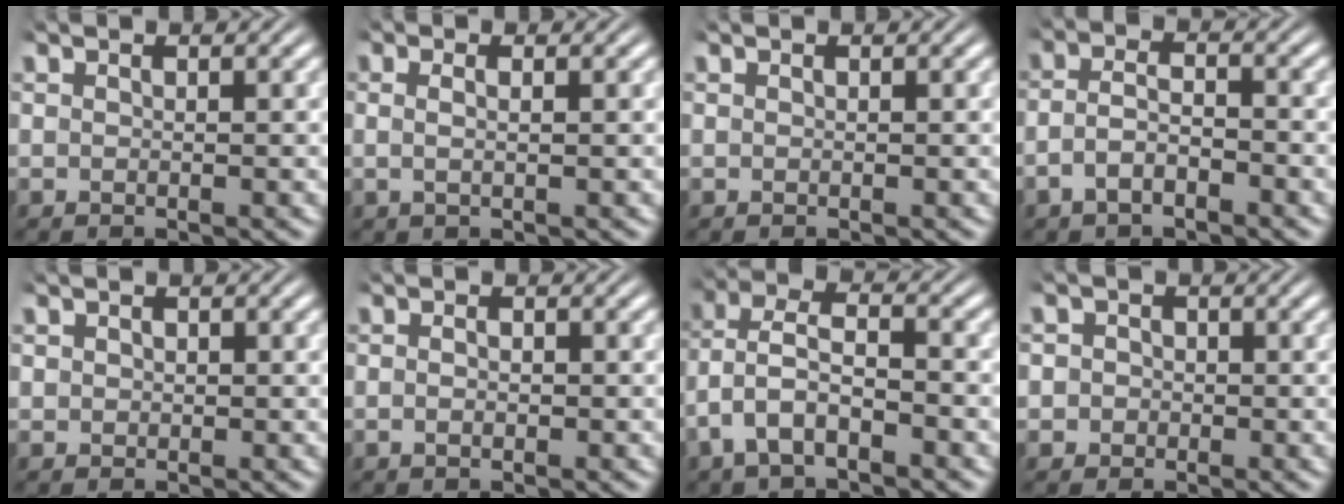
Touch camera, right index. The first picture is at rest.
{"total": 1.3, "force": [0.1, 0.2, 1.3], "torque": [-0.028, -0.006, 0.005]}
{"total": 0.0}
{"total": 3.5, "force": [-1.9, 1.9, 2.1], "torque": [-0.044, -0.010, -0.033]}
{"total": 0.7, "force": [0.2, 0.6, 0.3], "torque": [-0.012, -0.006, 0.007]}
{"total": 1.0, "force": [-0.5, 0.4, 0.8], "torque": [-0.018, -0.004, -0.009]}
{"total": 4.5, "force": [0.1, 3.2, 3.1], "torque": [-0.075, -0.011, 0.004]}
{"total": 2.7, "force": [-0.7, 2.5, 0.3], "torque": [-0.008, -0.007, -0.018]}